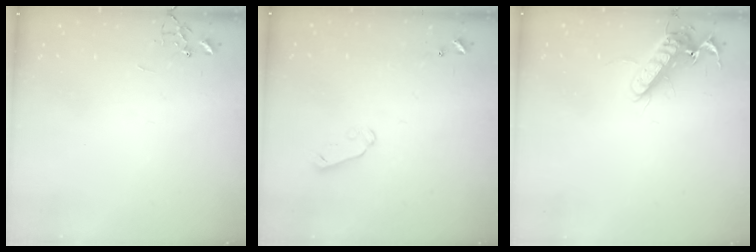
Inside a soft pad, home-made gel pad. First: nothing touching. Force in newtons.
{"total": 4.1, "press": 4.0, "slide": 0.4}
{"total": 12.3, "press": 12.1, "slide": 1.8}